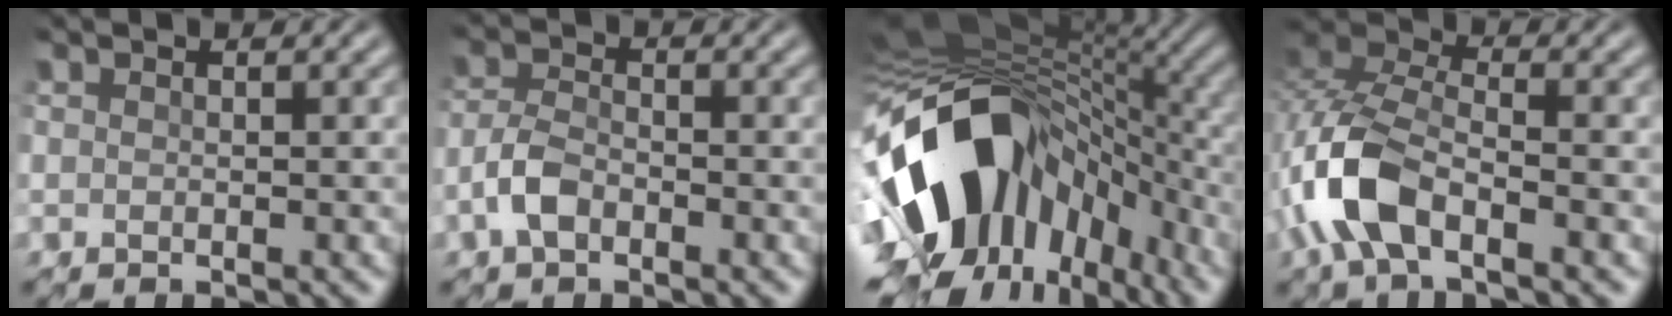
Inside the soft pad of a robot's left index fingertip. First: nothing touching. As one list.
[{"total": 2.7, "force": [-1.9, 0.9, 1.6], "torque": [-0.040, 0.006, -0.045]}, {"total": 16.2, "force": [-4.4, 10.1, 11.9], "torque": [-0.236, -0.008, -0.070]}, {"total": 6.5, "force": [-3.5, 2.5, 4.9], "torque": [-0.126, 0.006, -0.081]}]